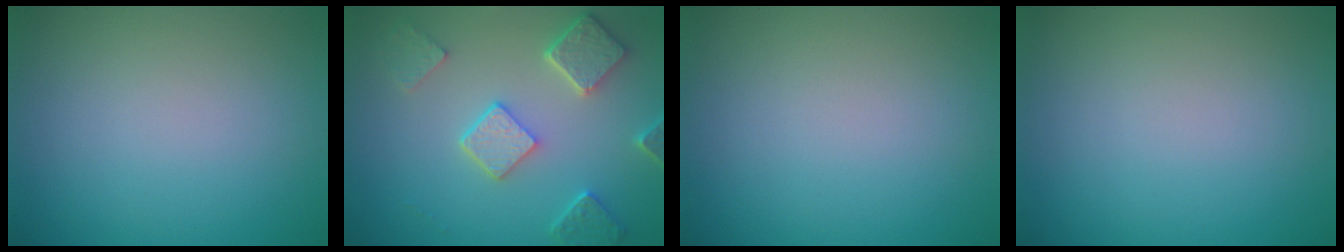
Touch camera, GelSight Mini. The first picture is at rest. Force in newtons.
{"total": 5.2, "press": 4.0, "slide": 3.2}
{"total": 0.0}
{"total": 0.0}